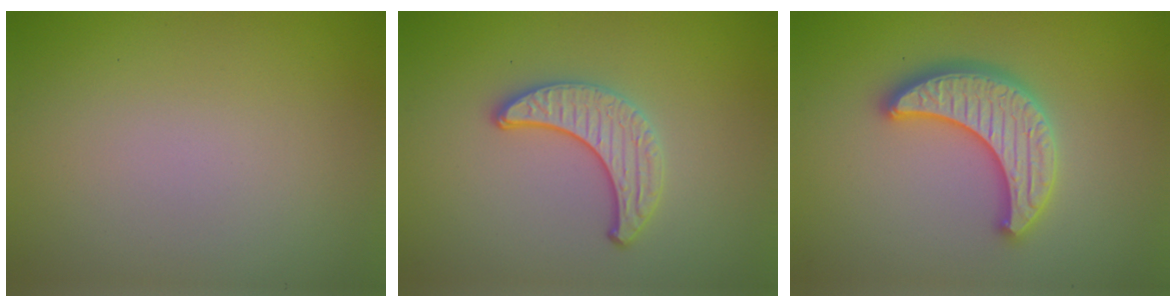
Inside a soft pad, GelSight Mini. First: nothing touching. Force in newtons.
{"total": 3.2, "press": 3.0, "slide": 1.1}
{"total": 4.4, "press": 4.3, "slide": 0.9}